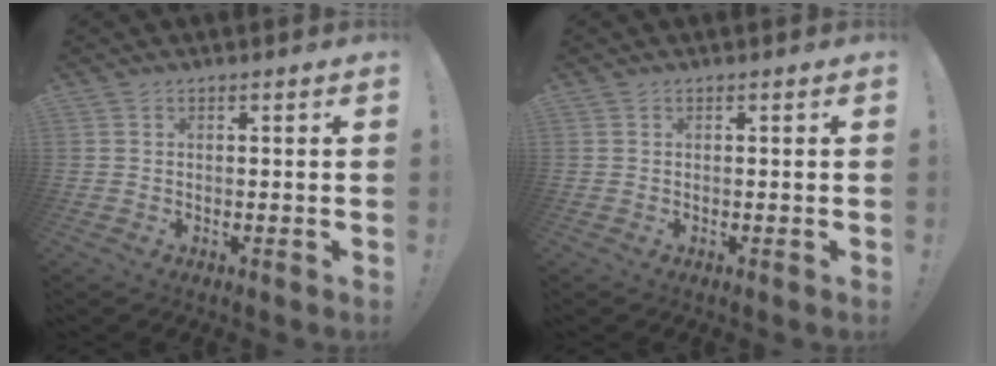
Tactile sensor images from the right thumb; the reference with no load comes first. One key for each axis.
{"total": 0.0}